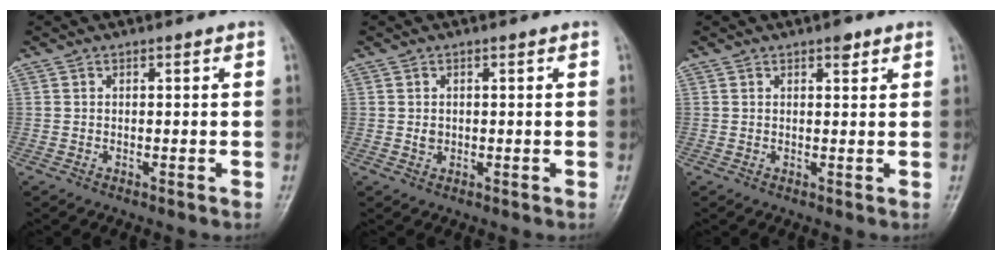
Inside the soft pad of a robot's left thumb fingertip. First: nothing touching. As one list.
[{"total": 1.2, "force": [0.2, 1.1, 0.6], "torque": [-0.007, 0.000, 0.005]}, {"total": 2.0, "force": [1.3, 0.9, 1.1], "torque": [-0.007, -0.006, 0.017]}]